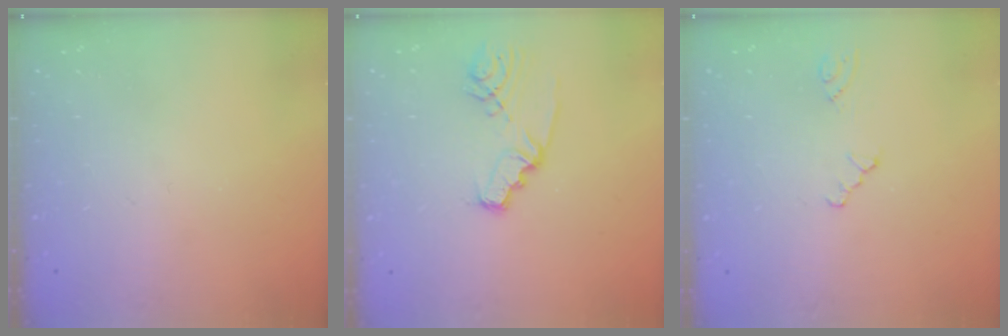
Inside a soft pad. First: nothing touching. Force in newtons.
{"total": 5.2, "press": 5.2, "slide": 0.3}
{"total": 1.3, "press": 1.3, "slide": 0.4}